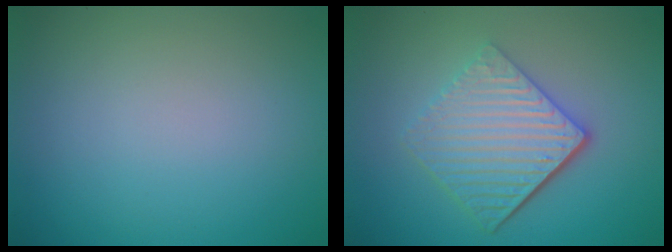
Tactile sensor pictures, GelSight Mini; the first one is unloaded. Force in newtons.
{"total": 5.8, "press": 4.0, "slide": 4.2}